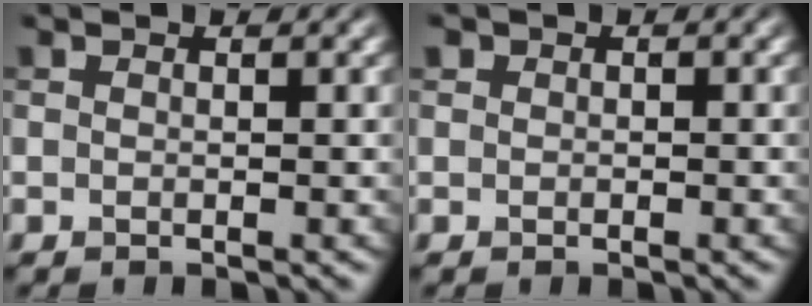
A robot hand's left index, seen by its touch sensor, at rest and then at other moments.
{"total": 0.7, "force": [0.2, 0.6, 0.2], "torque": [-0.003, 0.001, -0.005]}